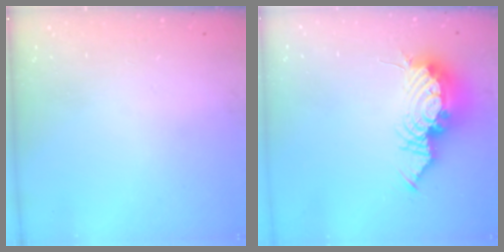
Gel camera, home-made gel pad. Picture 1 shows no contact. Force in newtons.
{"total": 14.0, "press": 13.6, "slide": 3.6}